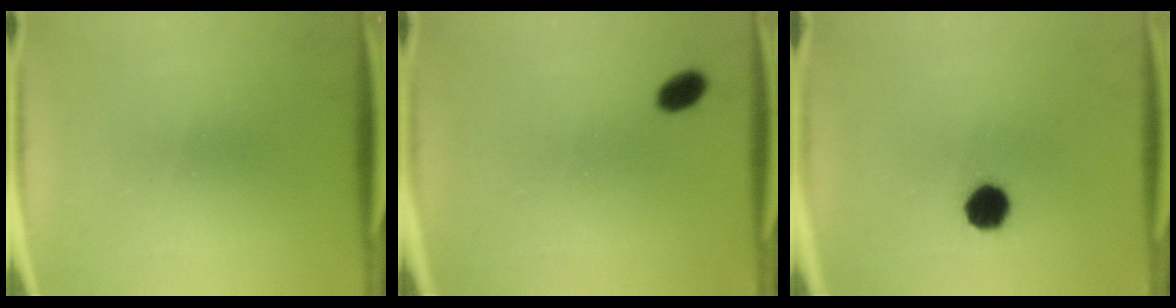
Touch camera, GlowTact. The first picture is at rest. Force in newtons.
{"total": 3.3}
{"total": 6.9}